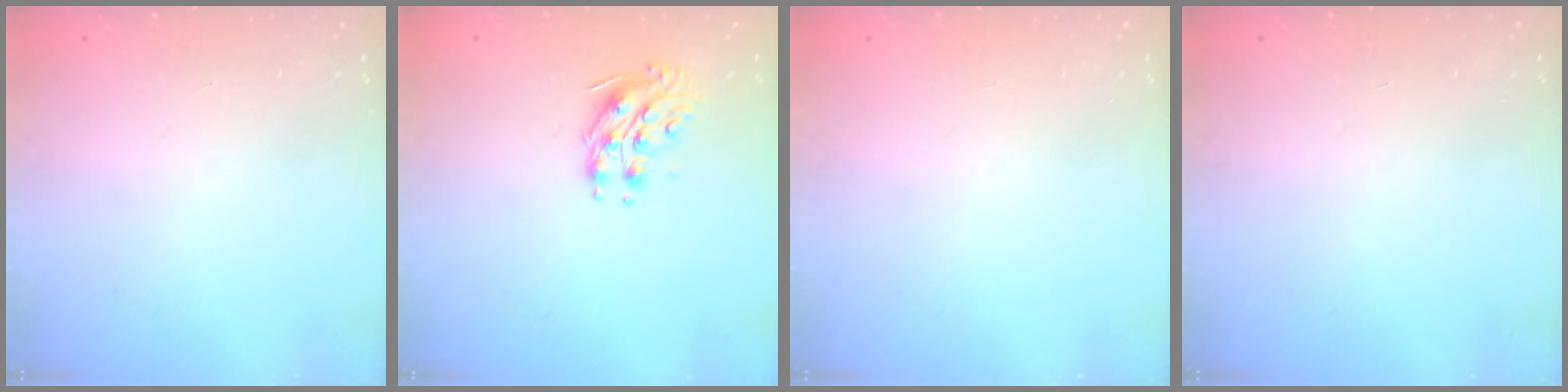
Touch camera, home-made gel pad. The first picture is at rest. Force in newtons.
{"total": 9.0, "press": 9.0, "slide": 0.1}
{"total": 0.0}
{"total": 0.0}